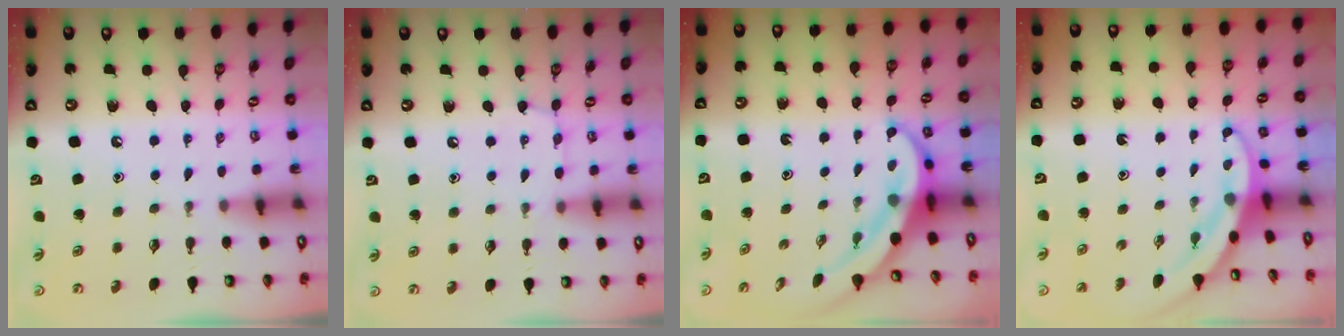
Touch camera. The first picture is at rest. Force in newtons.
{"total": 7.2, "press": 7.2, "slide": 0.6}
{"total": 4.1, "press": 4.1, "slide": 0.7}
{"total": 3.4, "press": 3.4, "slide": 0.2}